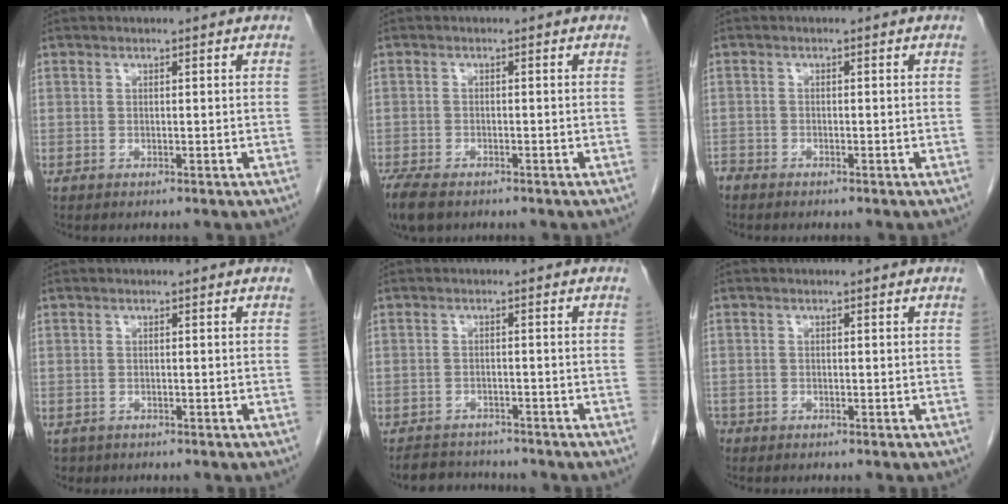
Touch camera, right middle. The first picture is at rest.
{"total": 6.9, "force": [-5.1, 2.9, 3.6], "torque": [-0.074, -0.015, -0.084]}
{"total": 1.9, "force": [-1.7, 0.6, 0.3], "torque": [-0.006, -0.002, -0.031]}
{"total": 1.8, "force": [-1.3, 1.2, 0.1], "torque": [-0.010, 0.001, -0.019]}
{"total": 5.4, "force": [-5.2, 1.5, 0.5], "torque": [-0.009, -0.004, -0.078]}
{"total": 1.7, "force": [-1.3, 1.1, 0.3], "torque": [-0.012, 0.000, -0.023]}